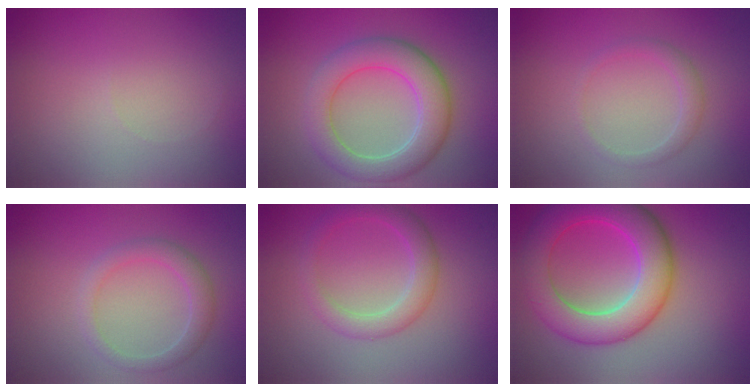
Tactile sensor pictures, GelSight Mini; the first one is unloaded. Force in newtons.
{"total": 6.0, "press": 5.9, "slide": 0.4}
{"total": 1.5, "press": 1.5, "slide": 0.2}
{"total": 2.3, "press": 2.3, "slide": 0.1}
{"total": 3.0, "press": 3.0, "slide": 0.1}
{"total": 8.5, "press": 8.5, "slide": 0.4}